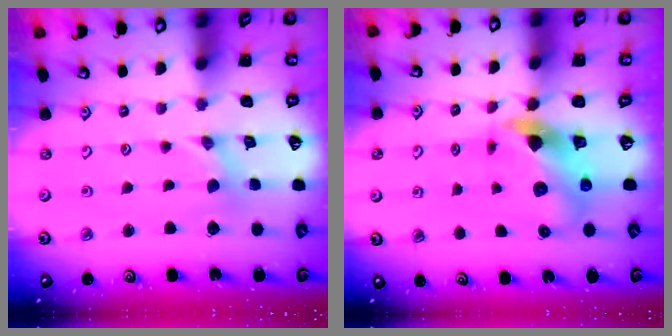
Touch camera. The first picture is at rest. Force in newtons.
{"total": 8.4, "press": 8.3, "slide": 1.3}